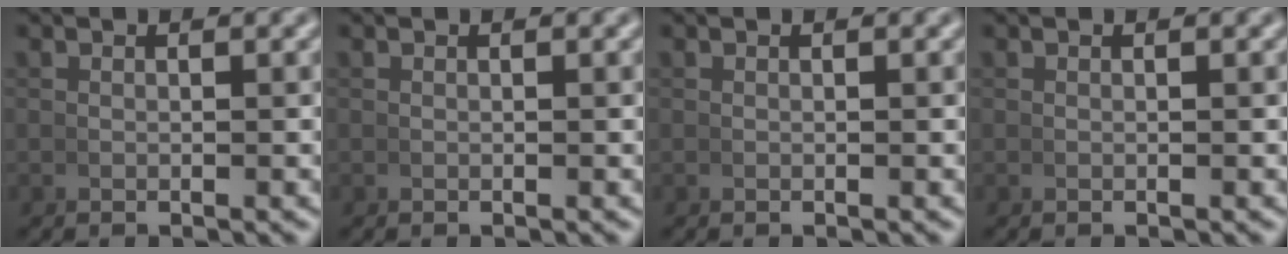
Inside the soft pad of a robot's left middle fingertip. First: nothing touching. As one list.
[{"total": 0.0}, {"total": 0.0}, {"total": 0.0}]